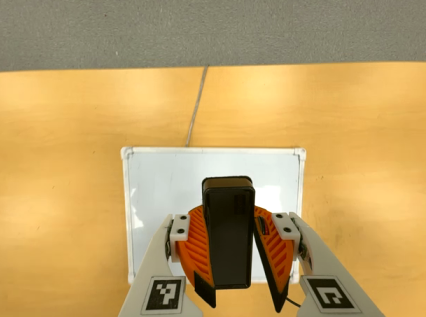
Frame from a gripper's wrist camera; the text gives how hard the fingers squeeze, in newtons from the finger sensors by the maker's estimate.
{"total": 10.7, "left": 10.8, "right": 10.6}